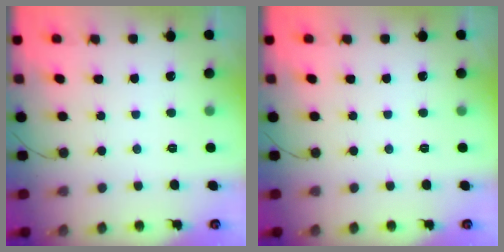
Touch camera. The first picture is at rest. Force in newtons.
{"total": 0.0}